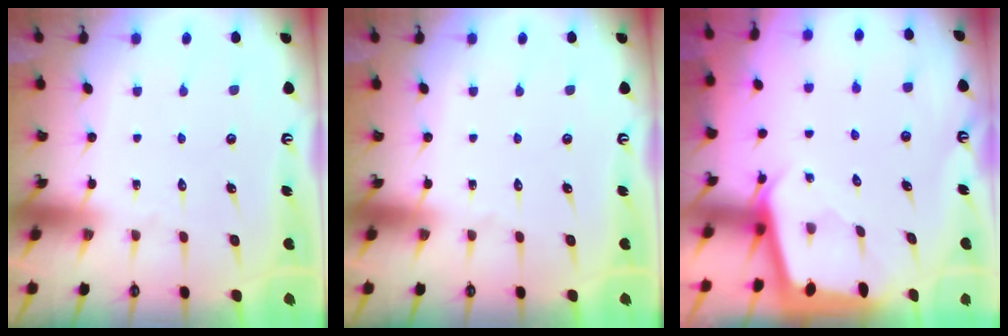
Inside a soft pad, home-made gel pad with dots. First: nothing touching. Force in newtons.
{"total": 0.0}
{"total": 2.0, "press": 2.0, "slide": 0.3}